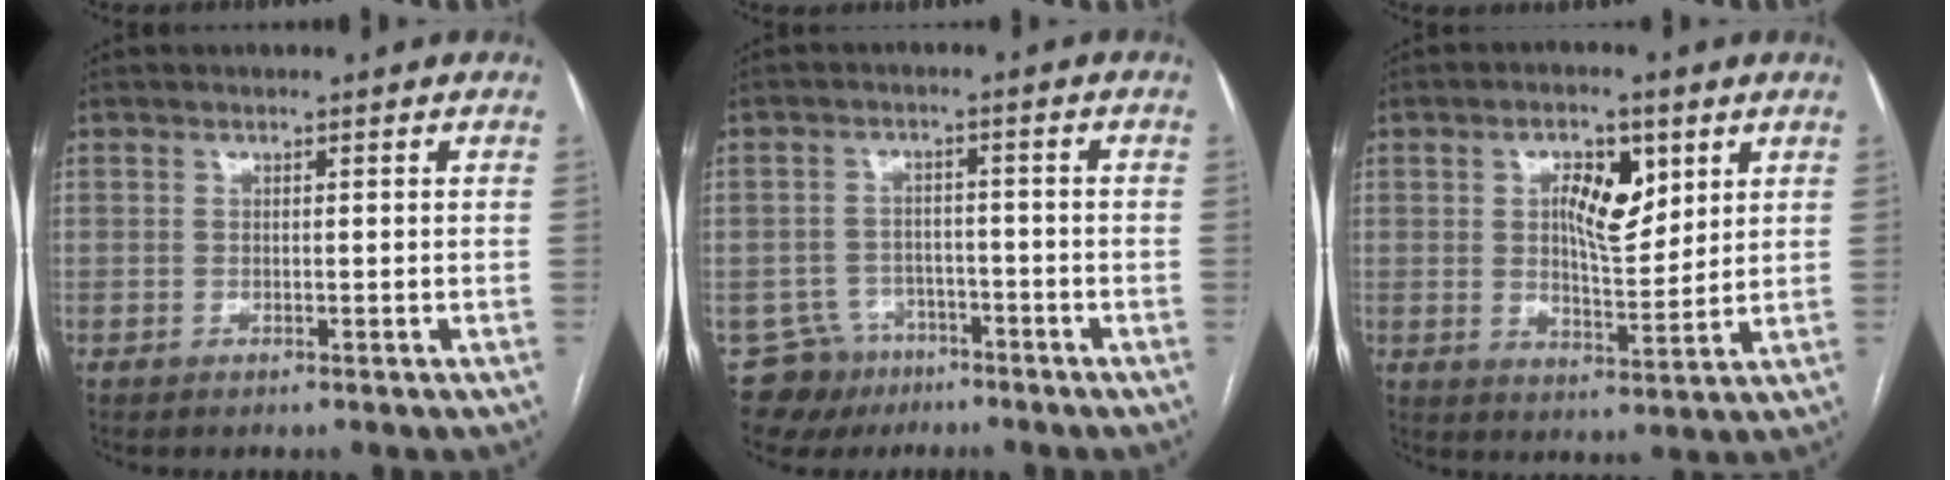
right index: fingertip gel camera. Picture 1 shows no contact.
{"total": 6.3, "force": [-4.1, 4.8, -0.2], "torque": [0.010, 0.012, -0.061]}
{"total": 9.0, "force": [3.2, 3.9, 7.4], "torque": [-0.119, 0.009, 0.056]}